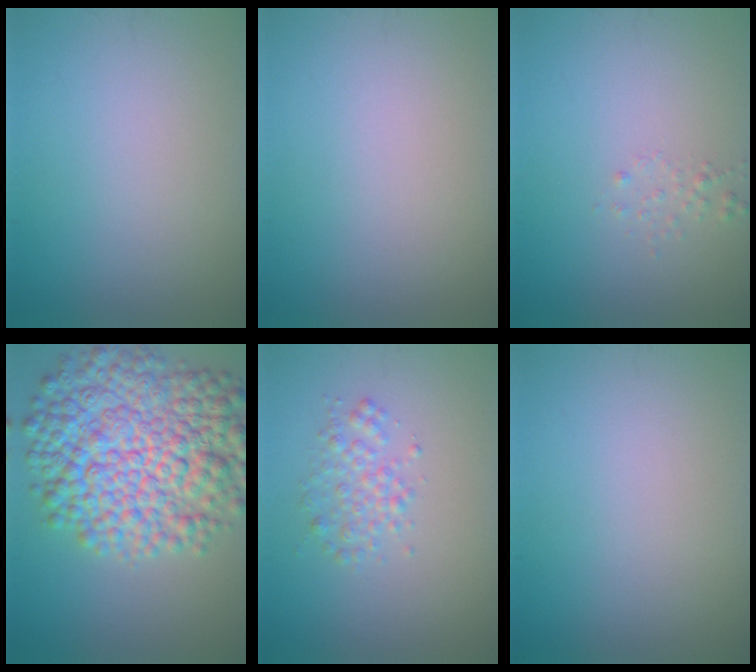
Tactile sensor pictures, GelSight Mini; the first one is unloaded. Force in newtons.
{"total": 0.0}
{"total": 0.7, "press": 0.7, "slide": 0.1}
{"total": 12.2, "press": 12.2, "slide": 0.3}
{"total": 2.0, "press": 2.0, "slide": 0.0}
{"total": 0.0}